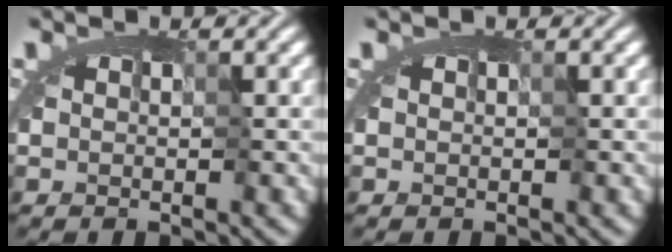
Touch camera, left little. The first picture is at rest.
{"total": 0.0}